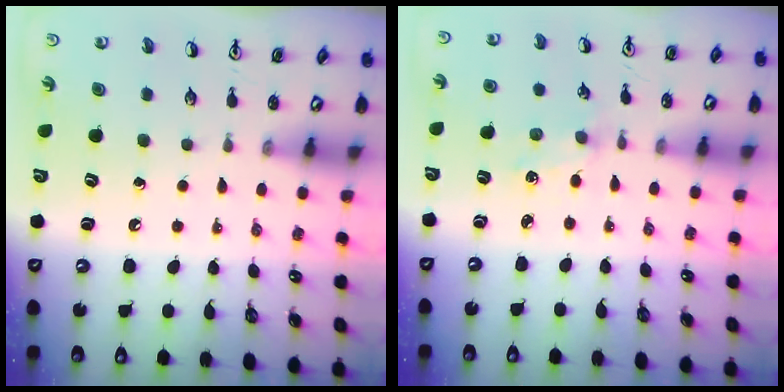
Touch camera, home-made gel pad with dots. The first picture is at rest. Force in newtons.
{"total": 0.7, "press": 0.7, "slide": 0.2}